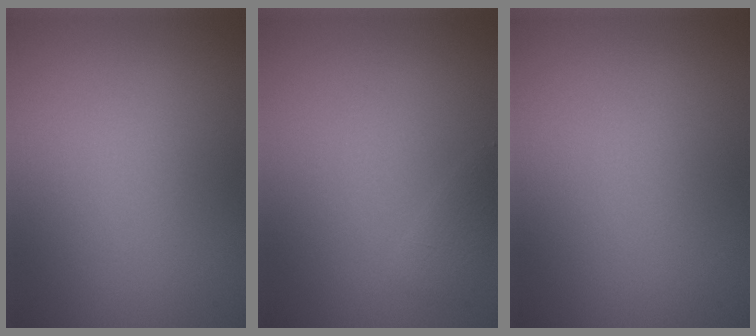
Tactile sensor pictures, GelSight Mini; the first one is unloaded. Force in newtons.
{"total": 0.9, "press": 0.9, "slide": 0.1}
{"total": 0.0}